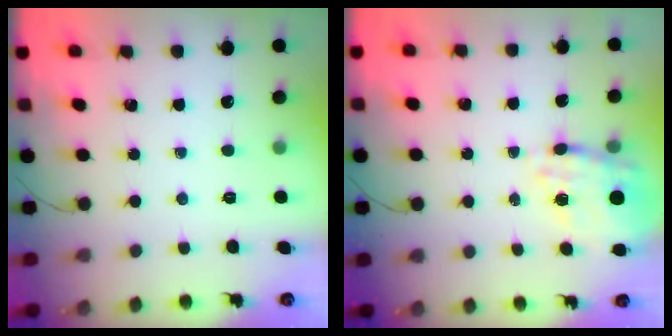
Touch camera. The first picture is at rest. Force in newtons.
{"total": 15.8, "press": 15.5, "slide": 3.2}